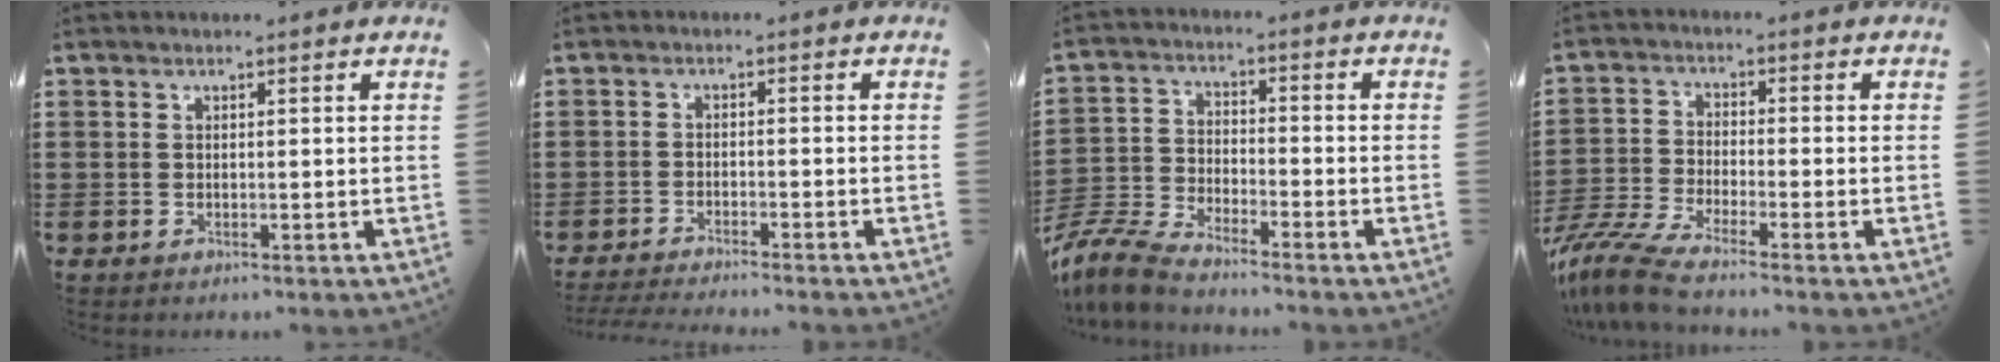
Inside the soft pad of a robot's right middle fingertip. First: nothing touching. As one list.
[{"total": 2.8, "force": [-2.7, -0.4, 0.5], "torque": [-0.015, -0.005, -0.058]}, {"total": 7.4, "force": [-7.0, 0.8, 2.3], "torque": [-0.067, 0.004, -0.144]}, {"total": 7.1, "force": [-6.1, 0.6, 3.6], "torque": [-0.100, -0.015, -0.125]}]